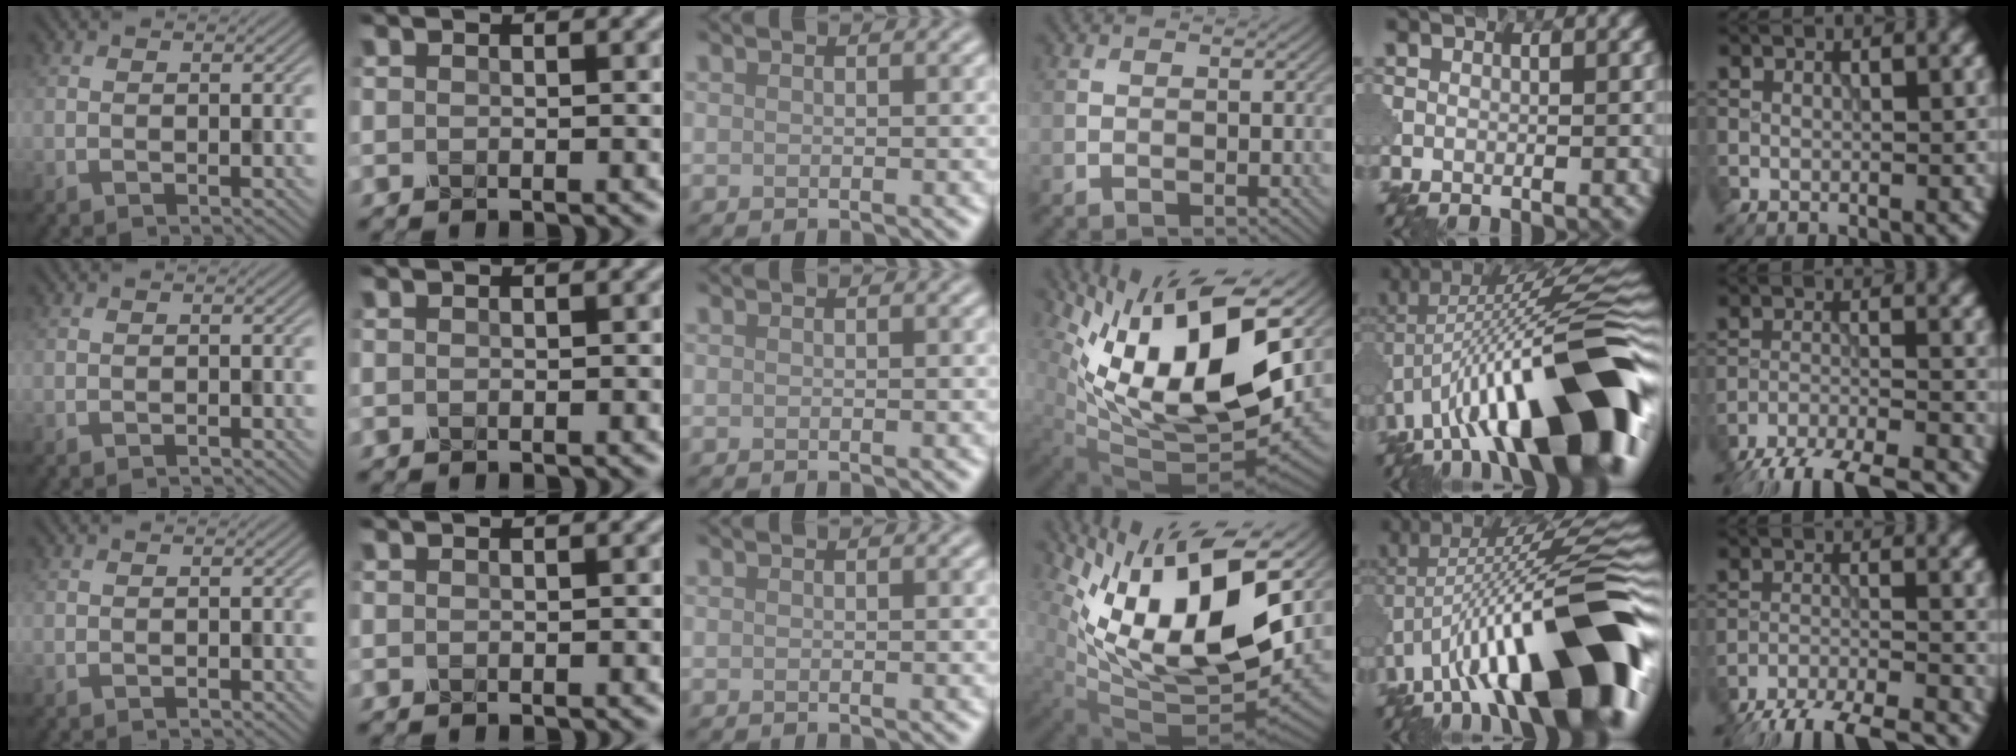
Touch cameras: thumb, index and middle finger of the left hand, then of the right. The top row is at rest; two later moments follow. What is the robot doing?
{"motion": "disassemble", "object": "pitcher"}